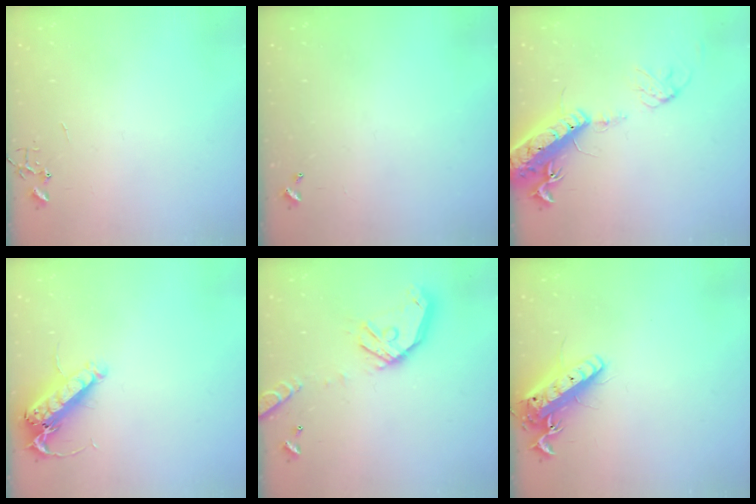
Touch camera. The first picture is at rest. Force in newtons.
{"total": 0.0}
{"total": 18.0, "press": 17.6, "slide": 4.1}
{"total": 14.2, "press": 14.0, "slide": 2.5}
{"total": 16.2, "press": 16.0, "slide": 2.7}
{"total": 15.2, "press": 14.9, "slide": 3.0}